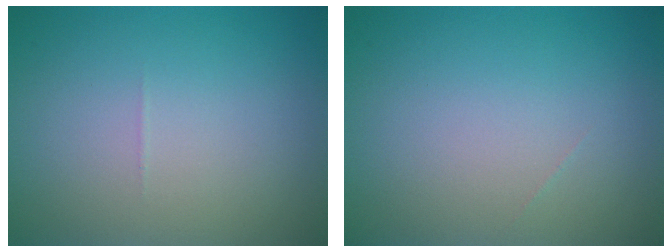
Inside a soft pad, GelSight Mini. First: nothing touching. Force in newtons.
{"total": 0.0}